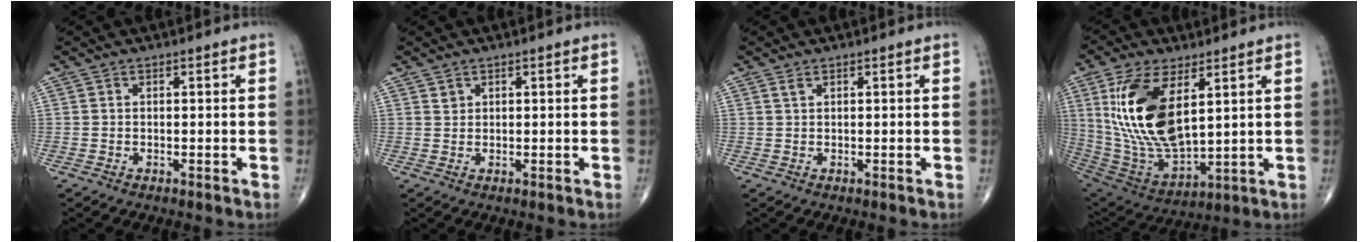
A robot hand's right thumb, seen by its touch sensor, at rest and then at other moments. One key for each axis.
{"total": 1.0, "fx": 0.7, "fy": 0.7, "fz": 0.2, "tx": 0.005, "ty": -0.004, "tz": 0.011}
{"total": 0.7, "fx": 0.5, "fy": 0.2, "fz": 0.4, "tx": -0.010, "ty": 0.002, "tz": 0.011}
{"total": 19.9, "fx": 5.8, "fy": 9.5, "fz": 16.5, "tx": -0.319, "ty": -0.029, "tz": 0.122}